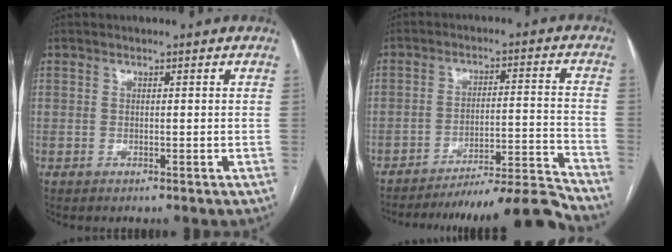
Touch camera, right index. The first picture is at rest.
{"total": 16.4, "force": [-15.9, -2.1, 3.5], "torque": [-0.038, 0.008, -0.234]}